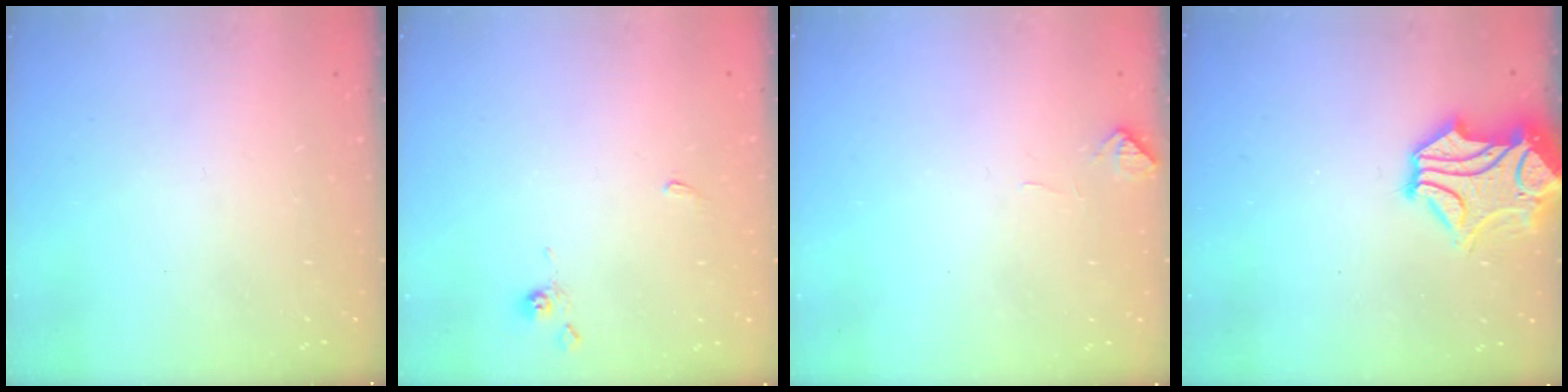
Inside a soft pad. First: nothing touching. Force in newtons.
{"total": 0.7, "press": 0.5, "slide": 0.5}
{"total": 2.7, "press": 2.7, "slide": 0.4}
{"total": 2.0, "press": 1.6, "slide": 1.1}